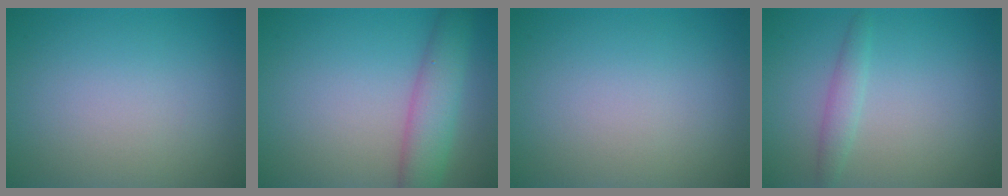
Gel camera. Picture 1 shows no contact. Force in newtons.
{"total": 4.5, "press": 4.5, "slide": 0.1}
{"total": 0.0}
{"total": 1.6, "press": 1.6, "slide": 0.1}